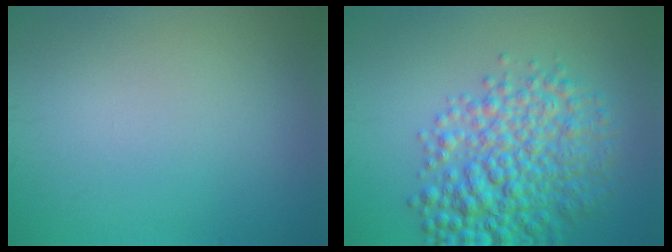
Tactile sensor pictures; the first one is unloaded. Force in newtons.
{"total": 6.9, "press": 6.9, "slide": 0.1}